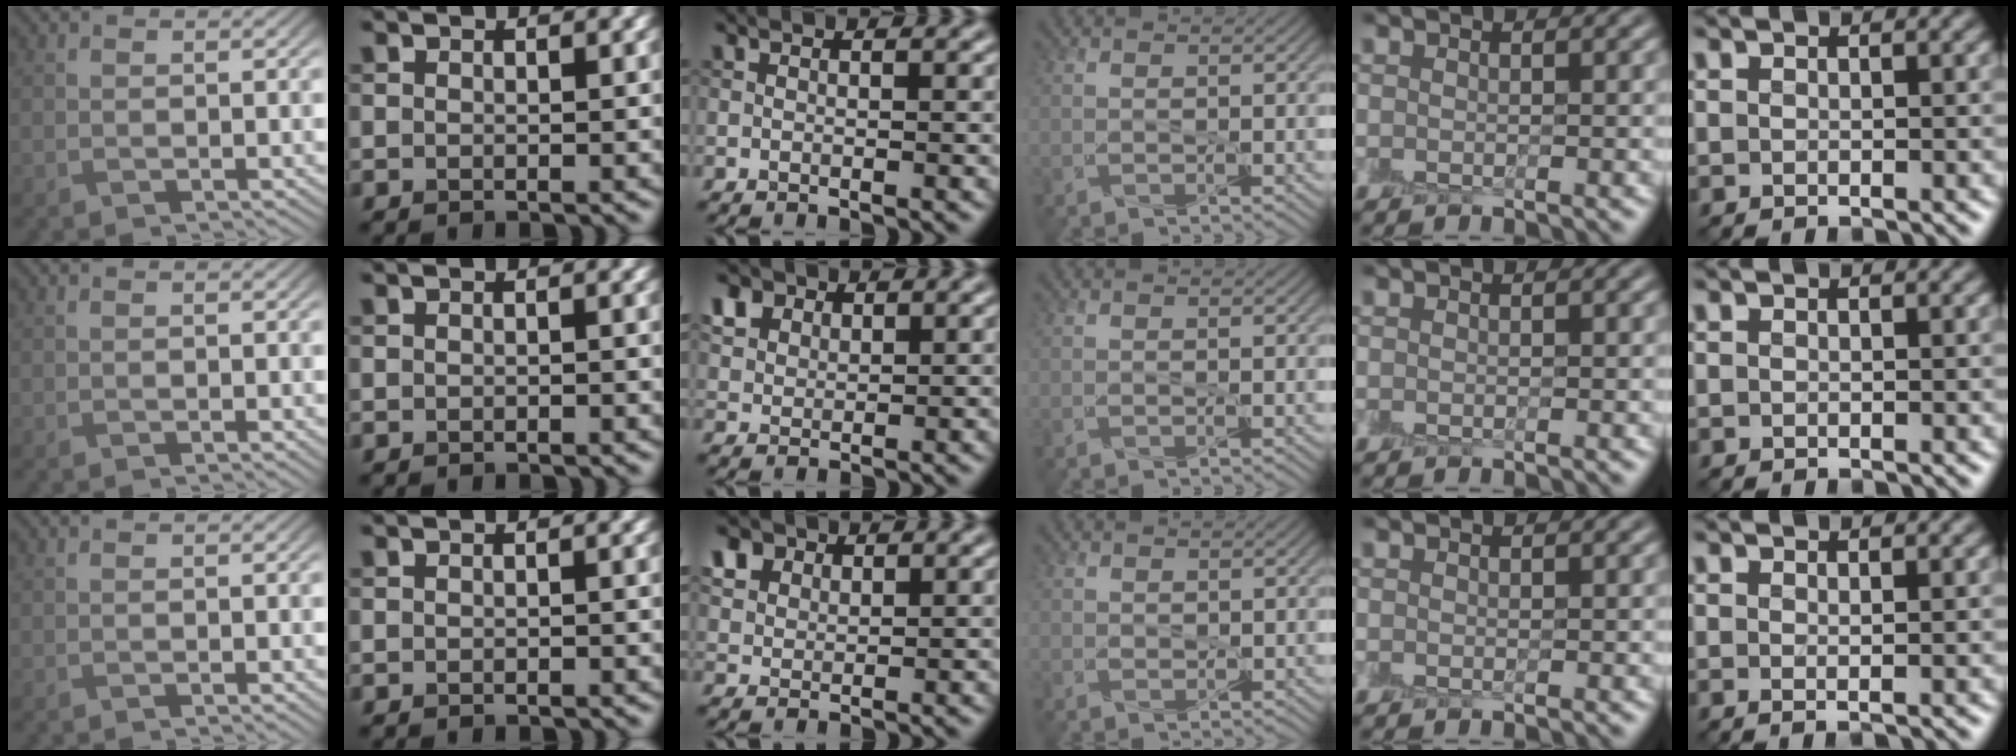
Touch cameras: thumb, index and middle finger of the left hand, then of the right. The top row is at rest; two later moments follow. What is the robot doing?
{"motion": "peel", "object": "lint roller sheet"}